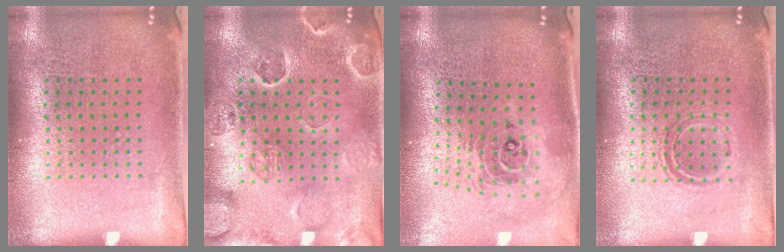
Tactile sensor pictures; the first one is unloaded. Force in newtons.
{"total": 2.7, "press": 2.7, "slide": 0.5}
{"total": 2.3, "press": 1.7, "slide": 1.5}
{"total": 1.1, "press": 0.9, "slide": 0.6}